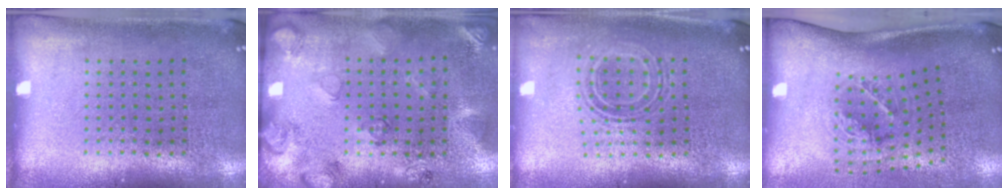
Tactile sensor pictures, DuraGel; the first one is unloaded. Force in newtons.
{"total": 2.5, "press": 1.8, "slide": 1.8}
{"total": 0.8, "press": 0.8, "slide": 0.3}
{"total": 1.9, "press": 1.2, "slide": 1.5}